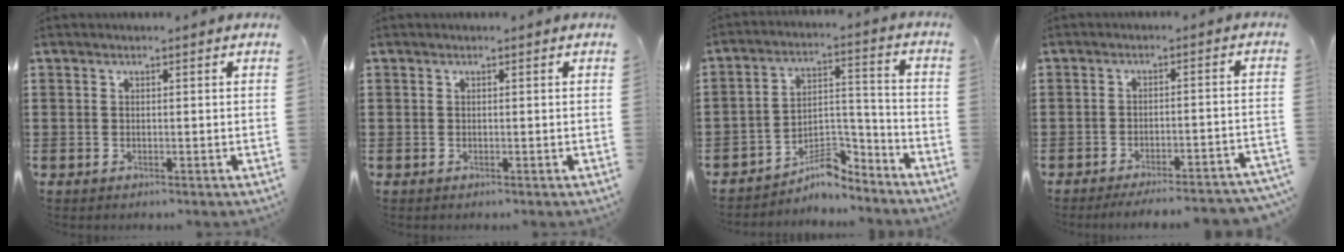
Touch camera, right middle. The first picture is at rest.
{"total": 0.0}
{"total": 7.2, "force": [-6.2, 2.3, 2.6], "torque": [-0.038, 0.013, -0.120]}
{"total": 3.8, "force": [-3.6, -0.2, 1.4], "torque": [-0.024, -0.004, -0.070]}